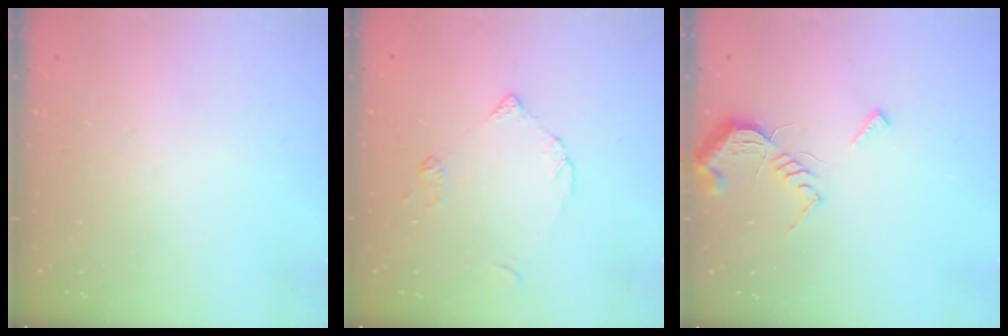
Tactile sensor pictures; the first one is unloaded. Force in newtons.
{"total": 5.2, "press": 5.1, "slide": 0.6}
{"total": 8.3, "press": 8.3, "slide": 0.2}